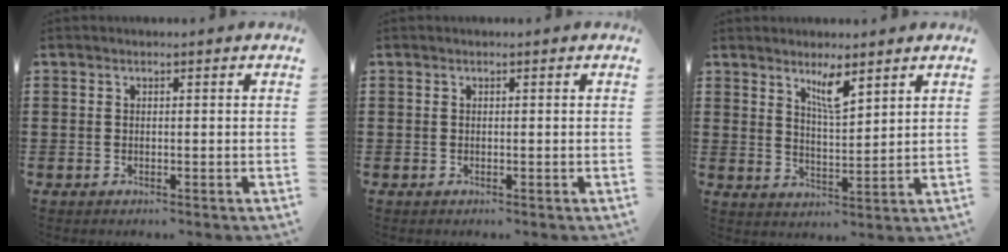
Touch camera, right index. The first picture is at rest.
{"total": 0.0}
{"total": 5.0, "force": [3.4, 1.0, 3.5], "torque": [-0.060, -0.004, 0.056]}